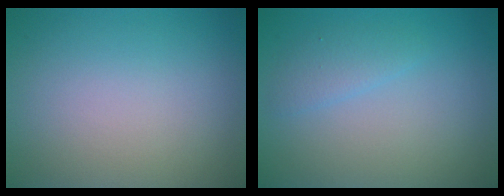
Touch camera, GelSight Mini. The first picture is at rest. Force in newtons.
{"total": 1.5, "press": 1.5, "slide": 0.1}